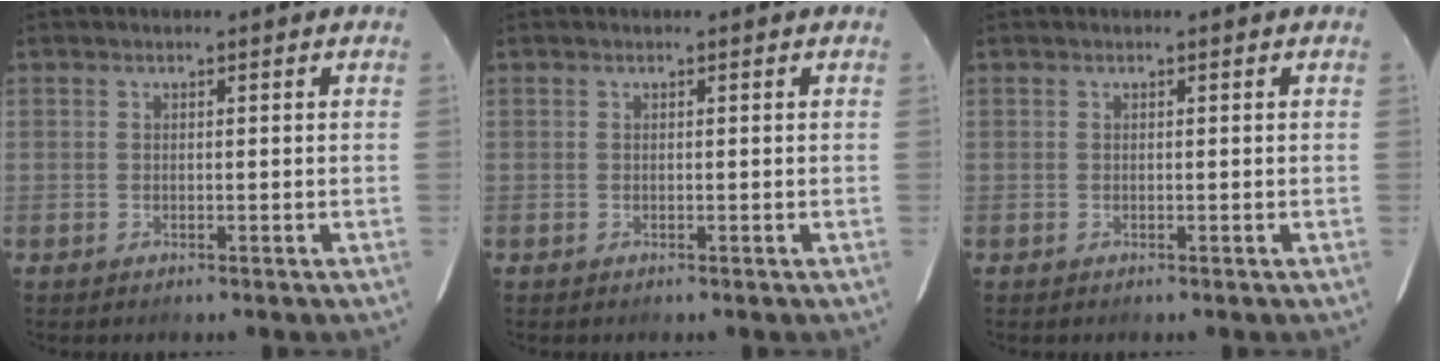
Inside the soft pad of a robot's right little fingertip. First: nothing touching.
{"total": 0.0}
{"total": 0.0}